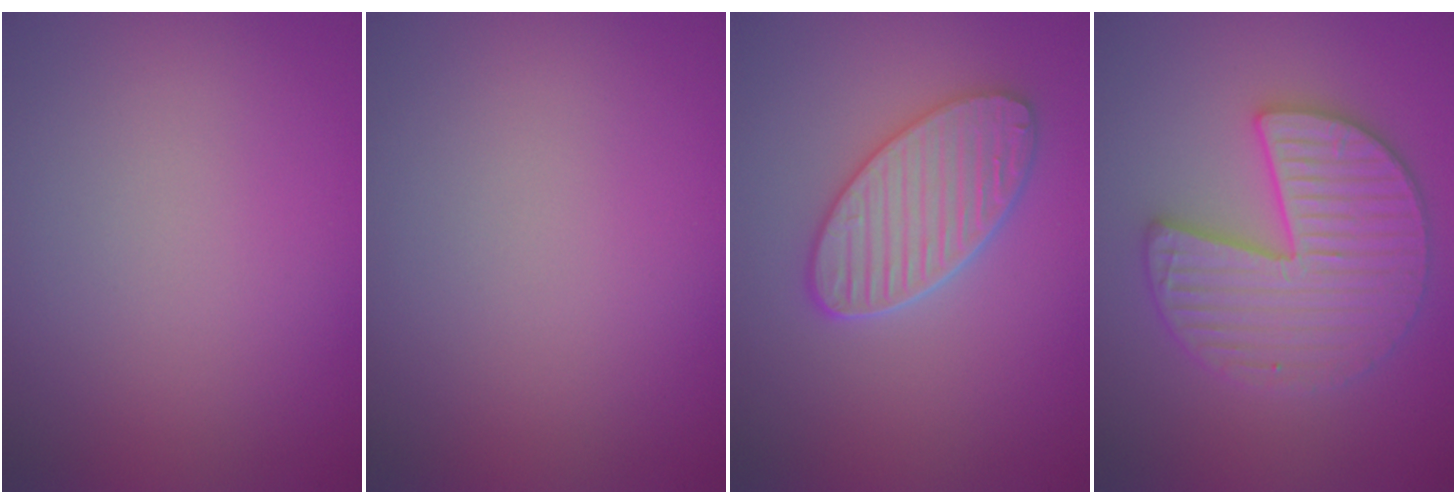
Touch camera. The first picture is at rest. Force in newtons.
{"total": 0.0}
{"total": 4.7, "press": 4.2, "slide": 2.1}
{"total": 6.0, "press": 5.9, "slide": 1.0}